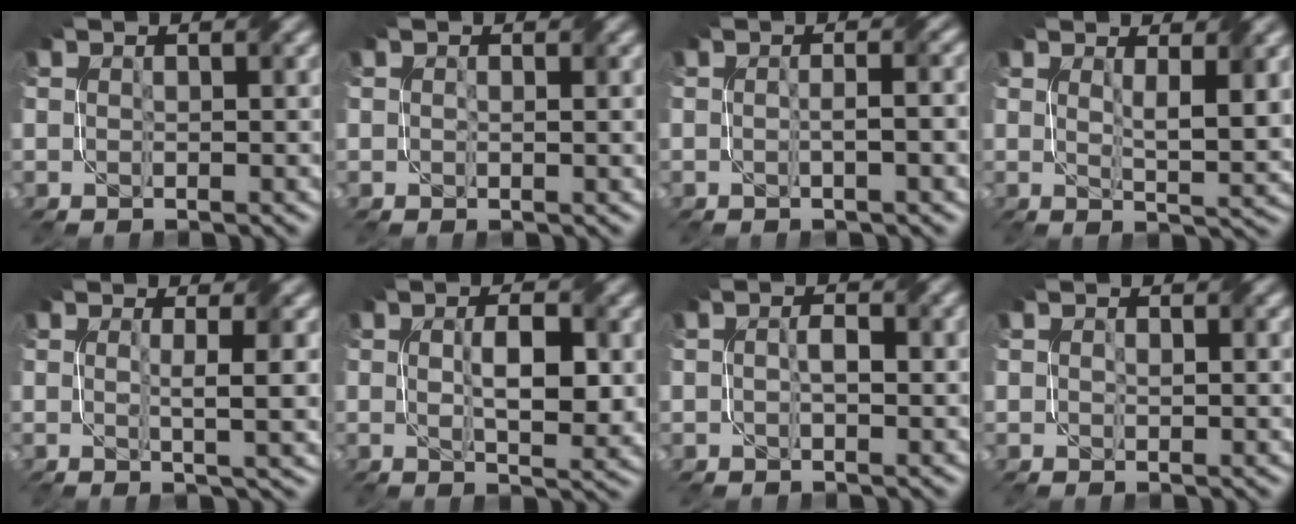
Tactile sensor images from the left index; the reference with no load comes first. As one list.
[{"total": 1.0, "force": [0.2, 0.4, 1.0], "torque": [-0.015, -0.002, 0.004]}, {"total": 3.1, "force": [0.0, 0.9, 3.0], "torque": [-0.028, 0.009, -0.010]}, {"total": 4.1, "force": [1.4, 0.8, 3.8], "torque": [-0.066, -0.009, 0.028]}, {"total": 4.0, "force": [0.6, 0.7, 3.9], "torque": [-0.058, -0.004, 0.010]}, {"total": 5.4, "force": [0.5, 1.8, 5.1], "torque": [-0.089, -0.005, 0.012]}, {"total": 1.8, "force": [0.0, 0.7, 1.7], "torque": [-0.030, 0.005, -0.003]}, {"total": 1.4, "force": [0.6, 0.8, 1.0], "torque": [-0.015, -0.002, 0.013]}]